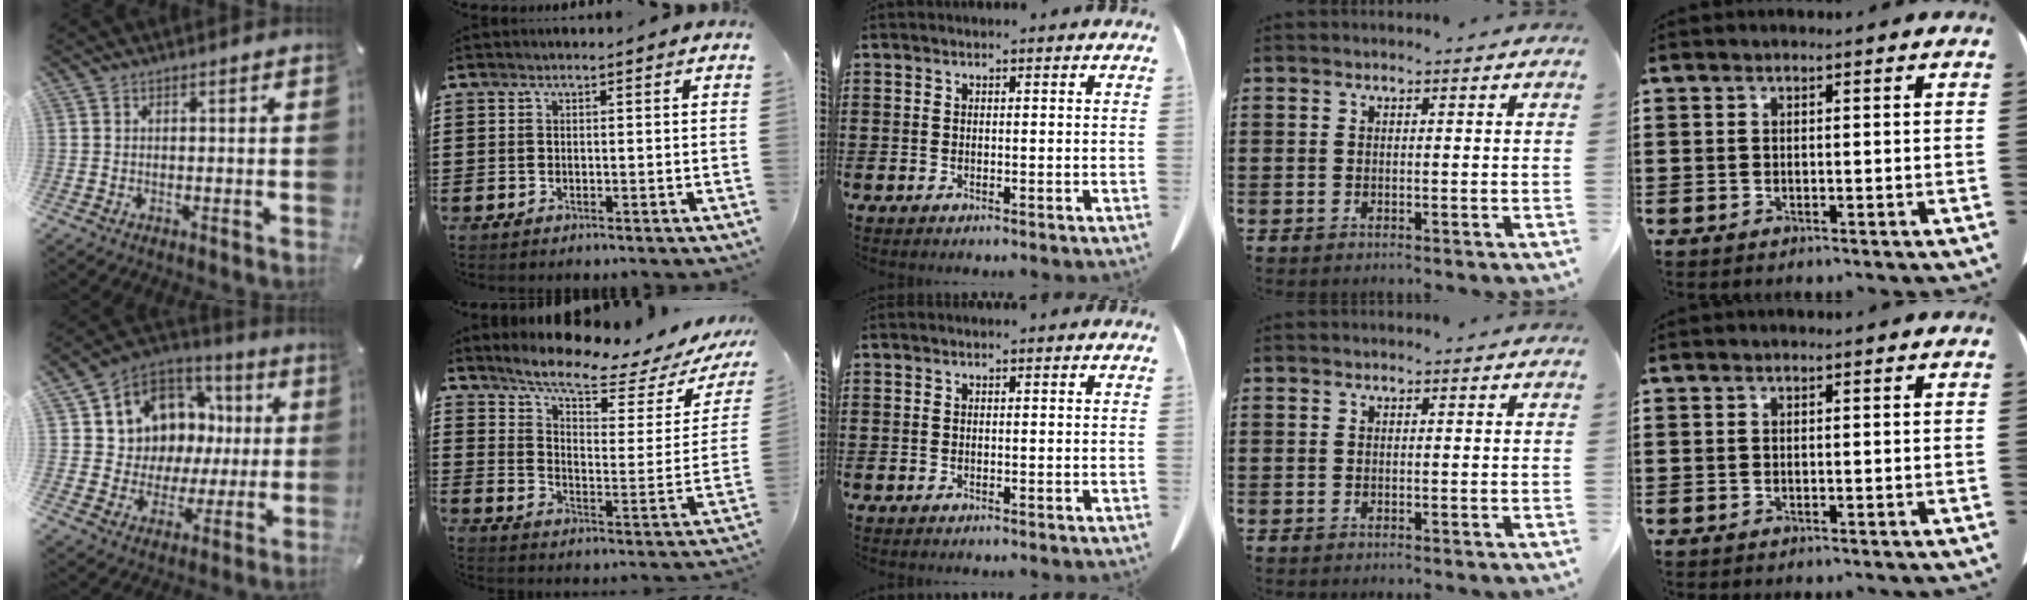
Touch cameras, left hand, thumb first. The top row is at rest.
{"thumb": {"total": 10.5, "force": [3.3, 9.8, 1.9], "torque": [-0.042, -0.049, 0.079]}, "index": {"total": 8.2, "force": [7.0, 0.8, 4.2], "torque": [-0.095, -0.042, 0.119]}}